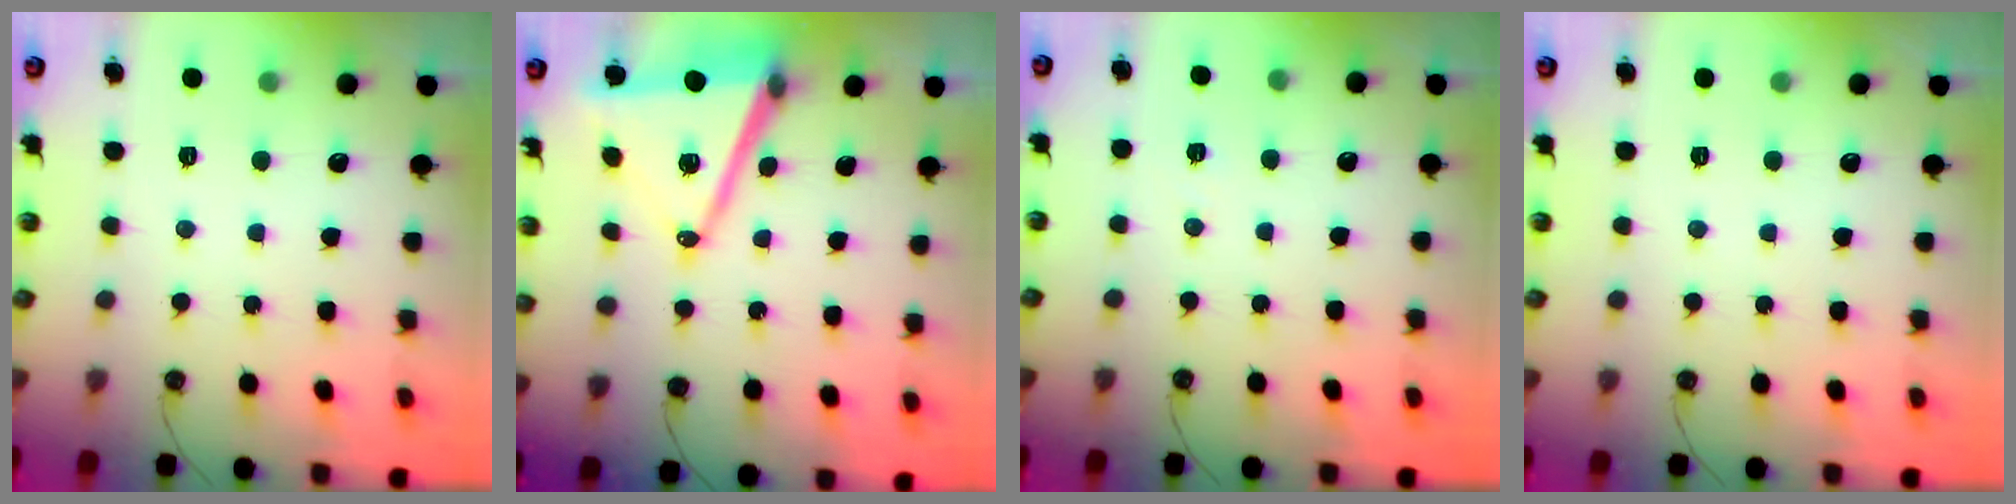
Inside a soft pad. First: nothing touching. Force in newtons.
{"total": 15.0, "press": 14.5, "slide": 3.9}
{"total": 4.3, "press": 3.3, "slide": 2.8}
{"total": 0.0}